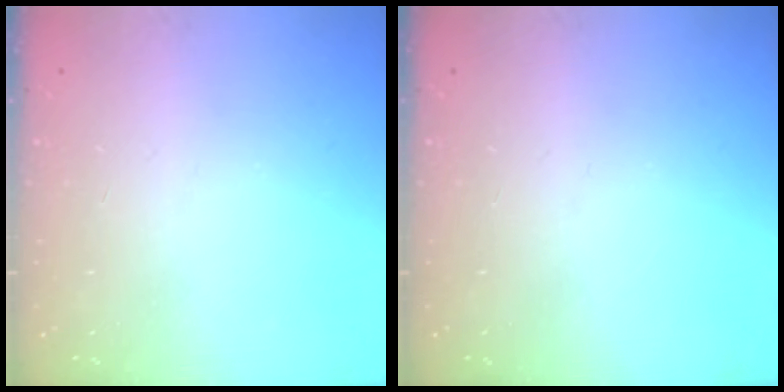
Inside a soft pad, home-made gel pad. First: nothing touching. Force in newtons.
{"total": 0.0}